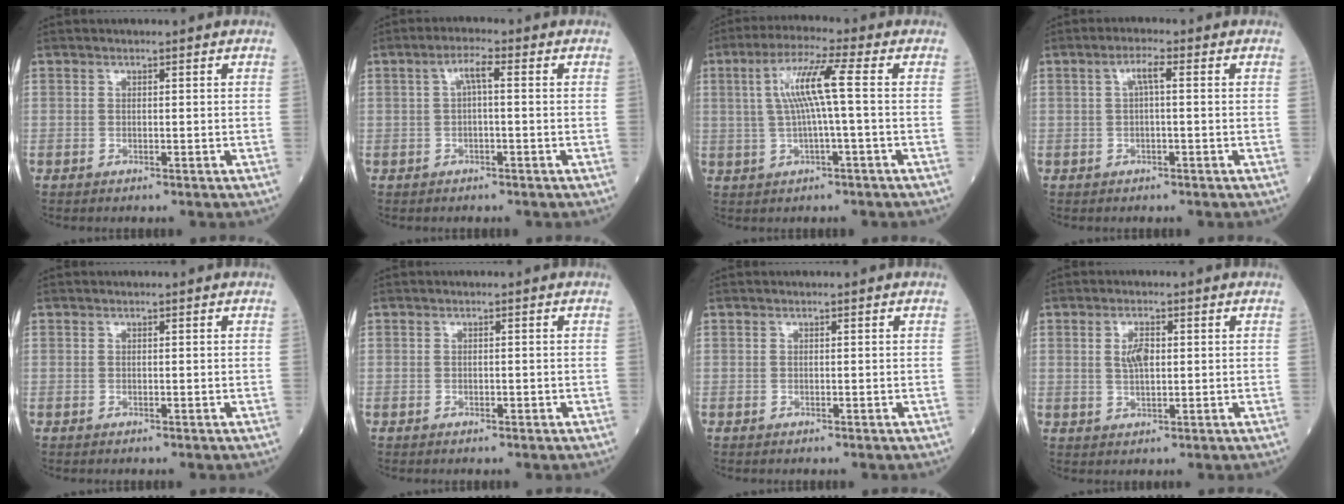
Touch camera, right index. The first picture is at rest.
{"total": 3.0, "force": [0.4, 0.5, 3.0], "torque": [-0.059, 0.010, 0.007]}
{"total": 7.9, "force": [0.8, -0.3, 7.8], "torque": [-0.154, 0.014, 0.016]}
{"total": 2.6, "force": [0.4, 0.4, 2.6], "torque": [-0.052, 0.007, 0.009]}
{"total": 0.0}
{"total": 0.8, "force": [-0.5, 0.4, 0.4], "torque": [-0.006, 0.002, -0.006]}
{"total": 0.0}
{"total": 3.2, "force": [0.5, 1.3, 2.9], "torque": [-0.056, 0.005, 0.012]}